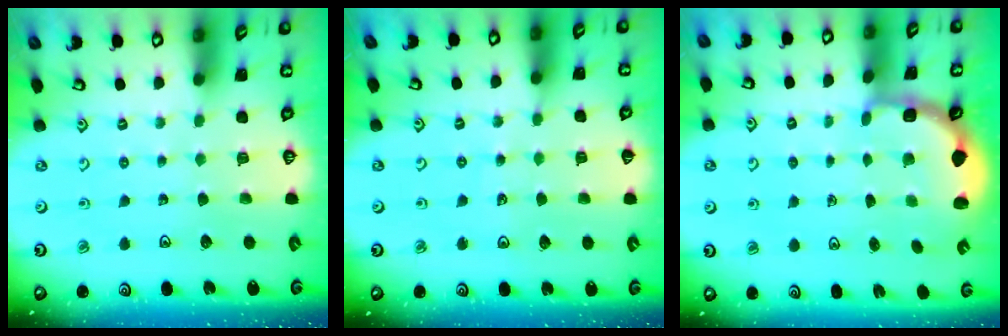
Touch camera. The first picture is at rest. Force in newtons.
{"total": 3.7, "press": 3.4, "slide": 1.5}
{"total": 2.8, "press": 2.3, "slide": 1.7}